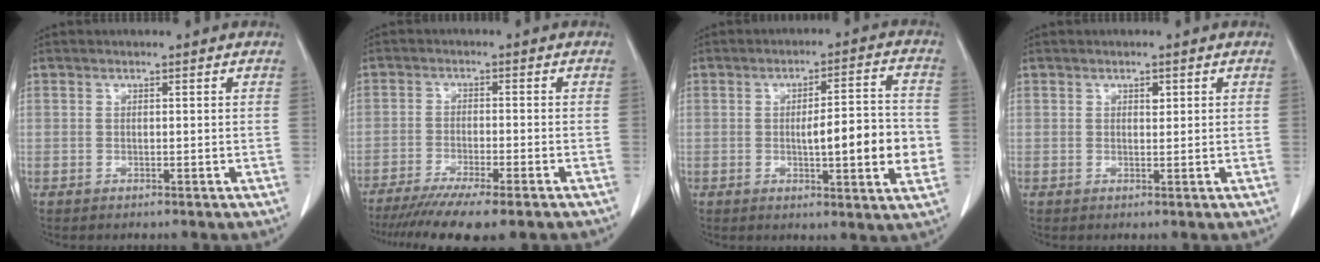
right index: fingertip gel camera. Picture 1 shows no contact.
{"total": 12.6, "force": [-10.0, 0.8, 7.6], "torque": [-0.110, -0.027, -0.153]}
{"total": 10.8, "force": [-1.4, 1.6, 10.6], "torque": [-0.148, 0.006, -0.019]}
{"total": 1.0, "force": [0.5, 0.5, 0.7], "torque": [-0.010, -0.001, 0.007]}